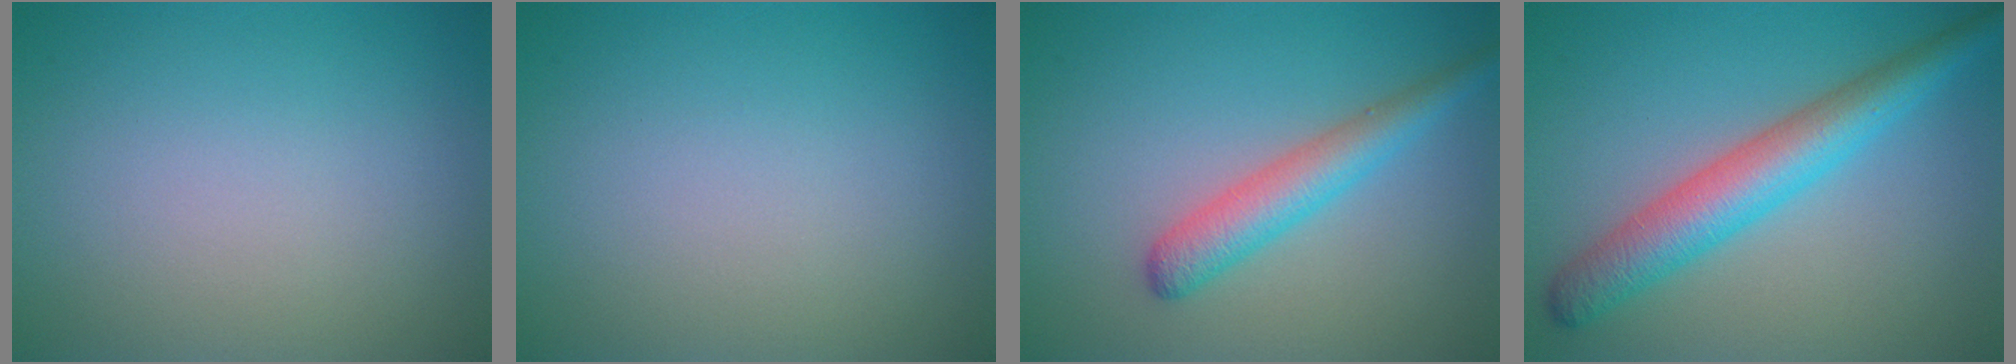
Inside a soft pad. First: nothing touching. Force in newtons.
{"total": 0.0}
{"total": 3.5, "press": 3.5, "slide": 0.1}
{"total": 5.6, "press": 5.6, "slide": 0.1}